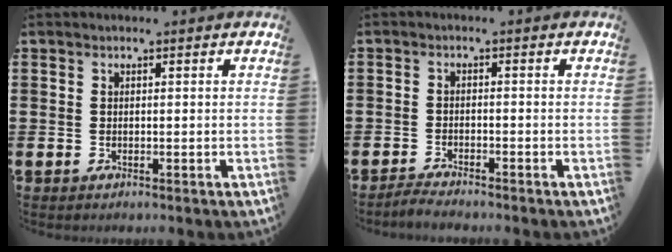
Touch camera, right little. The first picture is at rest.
{"total": 1.7, "force": [-1.6, 0.0, 0.3], "torque": [-0.009, 0.003, -0.033]}